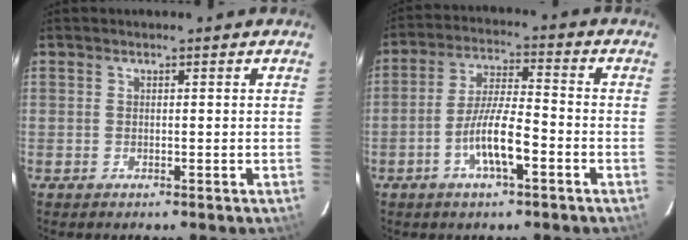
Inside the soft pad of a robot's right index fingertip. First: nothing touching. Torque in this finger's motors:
{"motor_torque": [0.94, -0.63, 0.77, 0.19]}